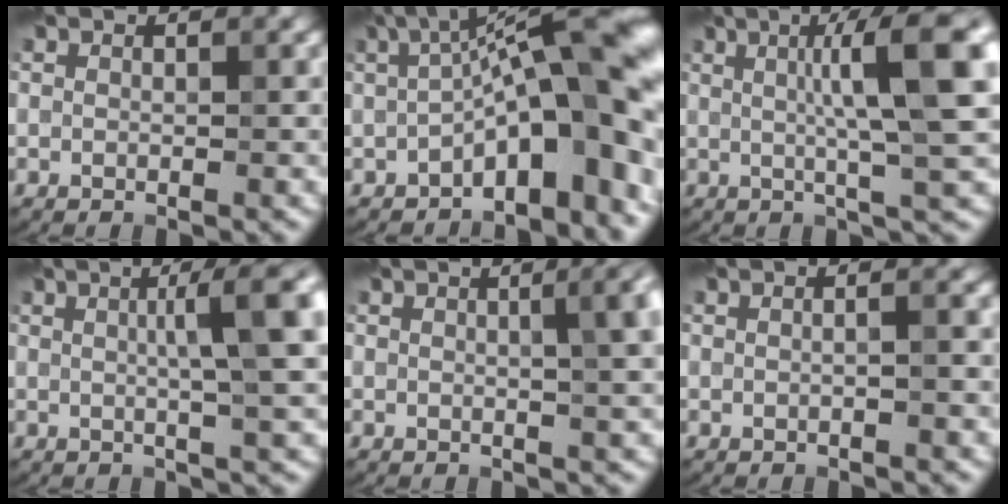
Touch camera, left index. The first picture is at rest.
{"total": 14.1, "force": [-1.2, 4.7, 13.2], "torque": [-0.157, 0.036, -0.027]}
{"total": 9.4, "force": [2.1, 1.5, 9.1], "torque": [-0.113, 0.016, 0.029]}
{"total": 6.8, "force": [1.5, 1.2, 6.6], "torque": [-0.075, 0.021, 0.019]}
{"total": 6.1, "force": [1.4, 2.6, 5.4], "torque": [-0.022, 0.030, 0.007]}
{"total": 1.7, "force": [0.2, 0.6, 1.6], "torque": [-0.008, 0.000, -0.007]}